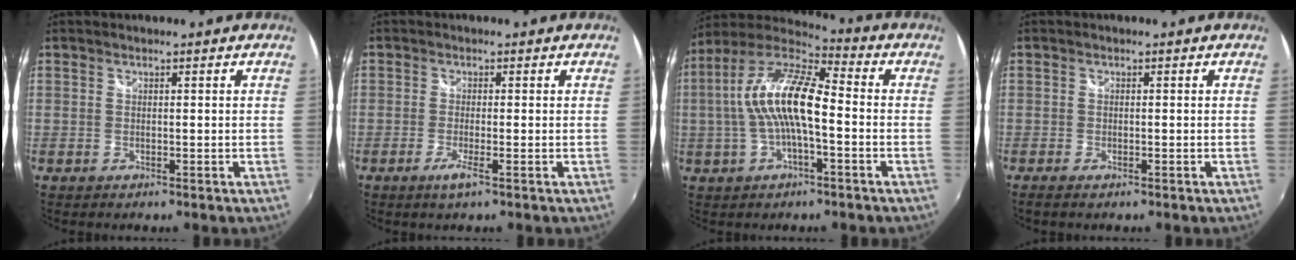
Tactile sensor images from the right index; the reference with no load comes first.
{"total": 2.5, "force": [-1.4, -0.2, 2.1], "torque": [-0.046, -0.009, -0.029]}
{"total": 14.3, "force": [-1.1, 4.3, 13.6], "torque": [-0.262, 0.015, -0.026]}
{"total": 1.6, "force": [-1.1, 0.5, 0.9], "torque": [-0.020, -0.006, -0.020]}